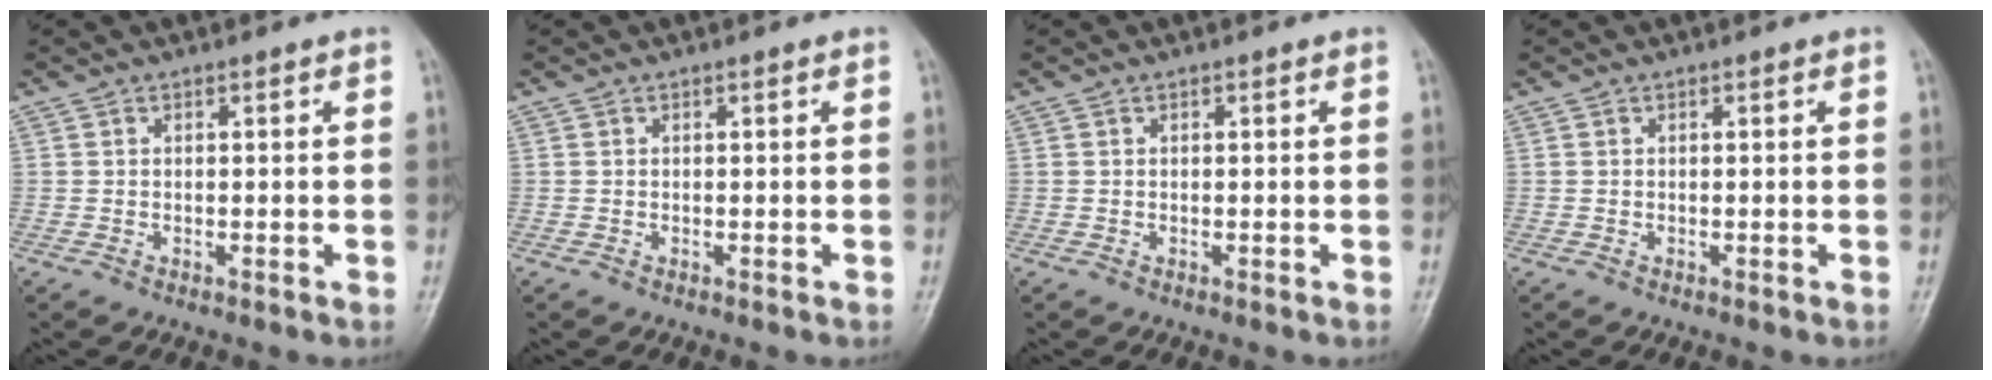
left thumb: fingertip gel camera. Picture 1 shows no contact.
{"total": 0.0}
{"total": 0.0}
{"total": 0.0}